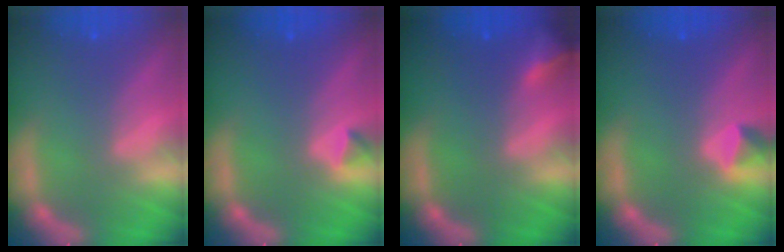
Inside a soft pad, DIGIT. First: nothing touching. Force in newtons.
{"total": 0.9}
{"total": 2.4}
{"total": 1.4}